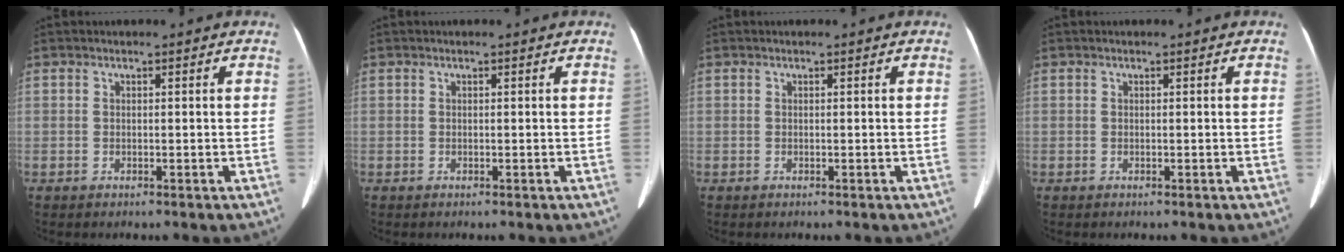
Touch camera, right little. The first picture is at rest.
{"total": 0.0}
{"total": 0.0}
{"total": 0.0}